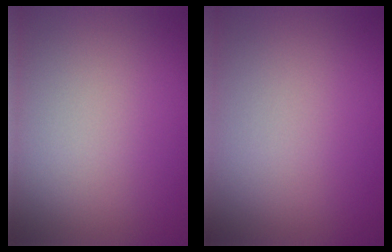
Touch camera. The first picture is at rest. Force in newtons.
{"total": 0.0}